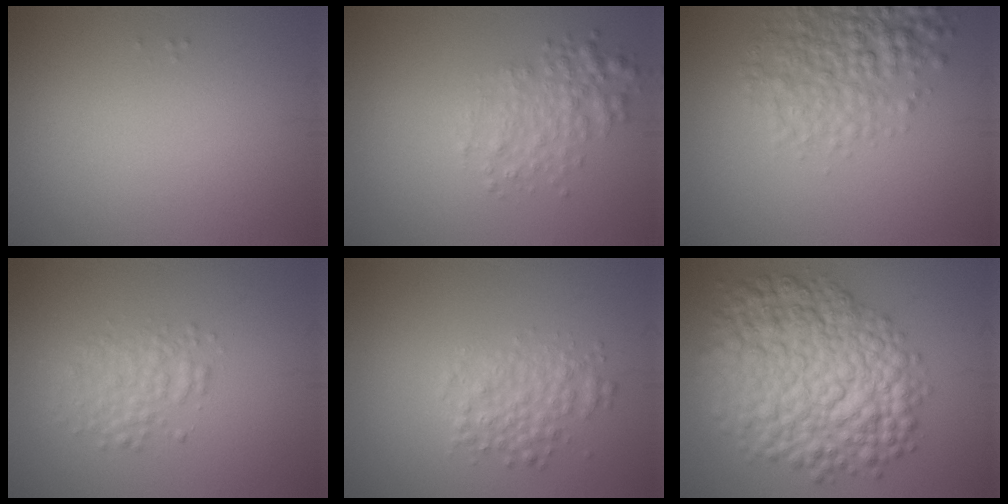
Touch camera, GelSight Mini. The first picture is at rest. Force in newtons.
{"total": 2.8, "press": 2.8, "slide": 0.1}
{"total": 4.9, "press": 4.9, "slide": 0.2}
{"total": 2.5, "press": 2.5, "slide": 0.0}
{"total": 2.8, "press": 2.8, "slide": 0.1}
{"total": 11.3, "press": 11.3, "slide": 0.3}